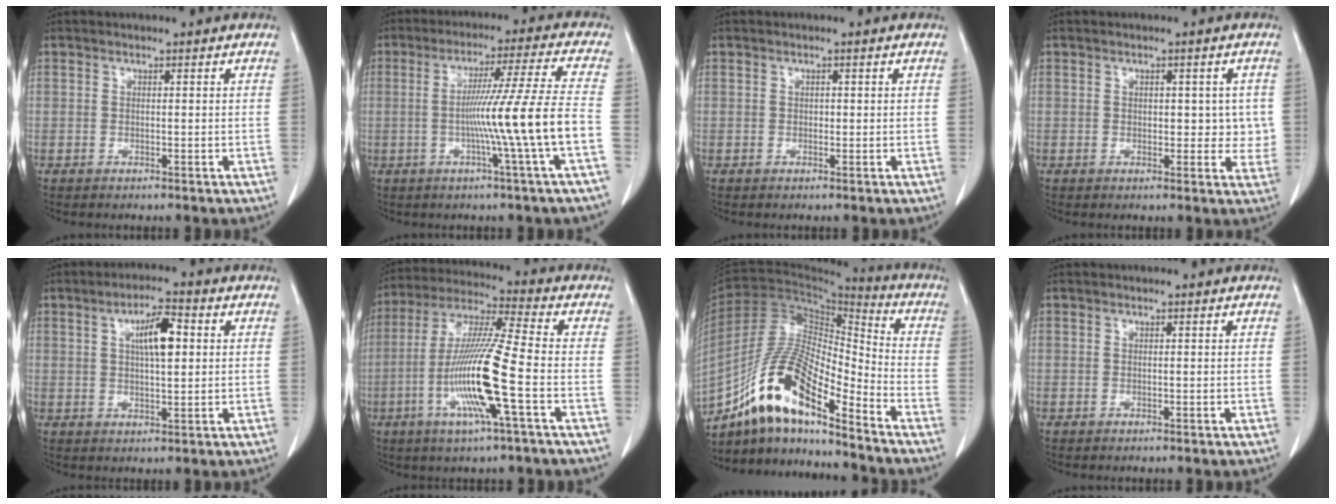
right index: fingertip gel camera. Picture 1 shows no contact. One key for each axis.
{"total": 12.3, "fx": -2.9, "fy": -3.1, "fz": 11.5, "tx": -0.192, "ty": 0.001, "tz": -0.046}
{"total": 0.5, "fx": 0.0, "fy": 0.5, "fz": 0.3, "tx": -0.002, "ty": 0.002, "tz": 0.000}
{"total": 4.5, "fx": 0.4, "fy": 2.6, "fz": 3.6, "tx": -0.029, "ty": 0.004, "tz": 0.006}
{"total": 6.5, "fx": 1.7, "fy": 1.6, "fz": 6.1, "tx": -0.105, "ty": 0.008, "tz": 0.030}
{"total": 14.4, "fx": -4.1, "fy": -0.3, "fz": 13.8, "tx": -0.281, "ty": -0.008, "tz": -0.086}
{"total": 15.4, "fx": -10.8, "fy": 3.1, "fz": 10.5, "tx": -0.205, "ty": 0.015, "tz": -0.195}
{"total": 0.0}